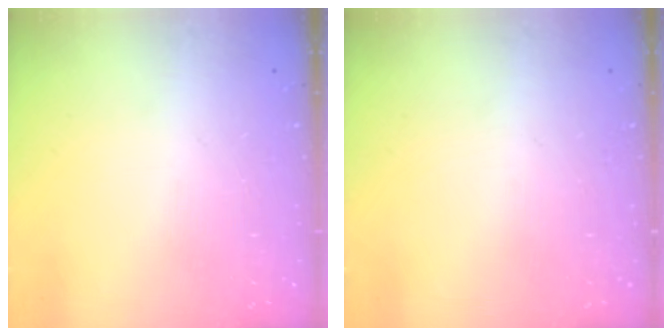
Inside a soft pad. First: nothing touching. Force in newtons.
{"total": 0.0}